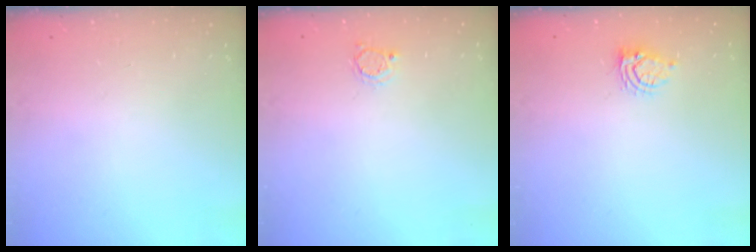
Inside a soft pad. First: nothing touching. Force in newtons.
{"total": 2.6, "press": 2.6, "slide": 0.4}
{"total": 5.3, "press": 5.3, "slide": 0.7}